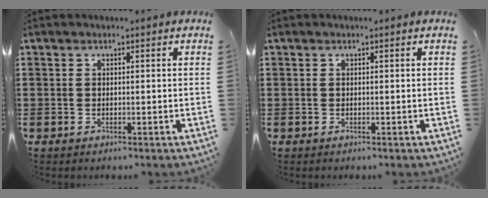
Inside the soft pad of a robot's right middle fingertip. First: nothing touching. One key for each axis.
{"total": 0.0}